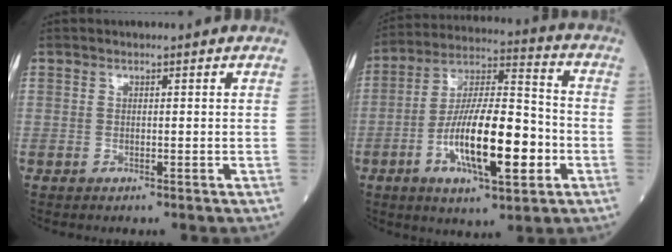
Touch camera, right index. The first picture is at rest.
{"total": 16.9, "force": [-4.8, 4.3, 15.6], "torque": [-0.287, 0.001, -0.082]}